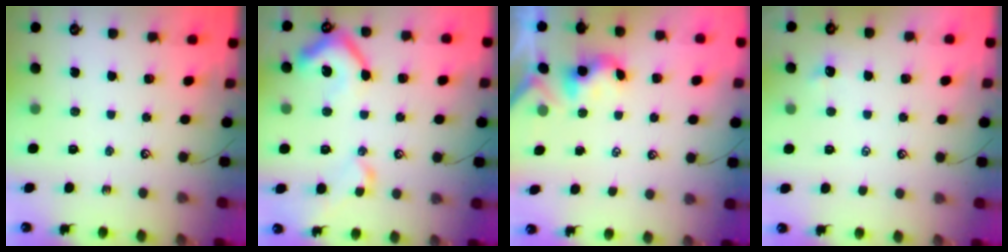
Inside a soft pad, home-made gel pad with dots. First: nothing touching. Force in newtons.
{"total": 11.0, "press": 11.0, "slide": 1.1}
{"total": 0.6, "press": 0.3, "slide": 0.5}
{"total": 1.1, "press": 1.0, "slide": 0.4}